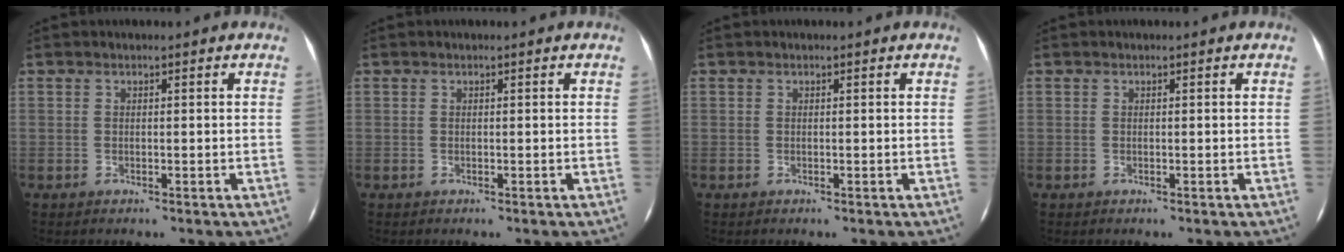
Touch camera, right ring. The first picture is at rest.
{"total": 0.0}
{"total": 0.0}
{"total": 0.0}